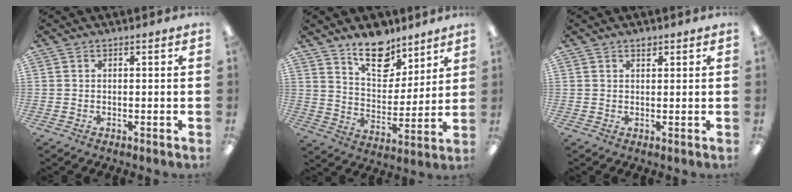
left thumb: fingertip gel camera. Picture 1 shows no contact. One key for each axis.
{"total": 13.9, "fx": 10.5, "fy": 7.0, "fz": 5.8, "tx": -0.074, "ty": -0.069, "tz": 0.191}
{"total": 1.4, "fx": 1.1, "fy": 0.7, "fz": 0.5, "tx": -0.004, "ty": -0.003, "tz": 0.019}